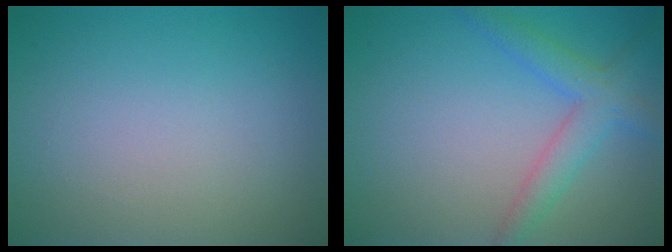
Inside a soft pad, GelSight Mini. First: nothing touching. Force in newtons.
{"total": 3.5, "press": 3.5, "slide": 0.1}